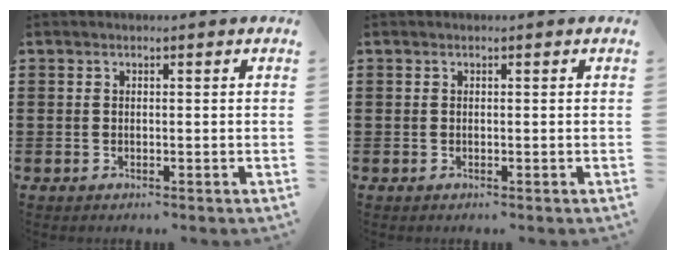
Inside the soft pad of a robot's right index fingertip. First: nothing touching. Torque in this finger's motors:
{"motor_torque": [0.09, 2.05, 0.00, 0.00]}